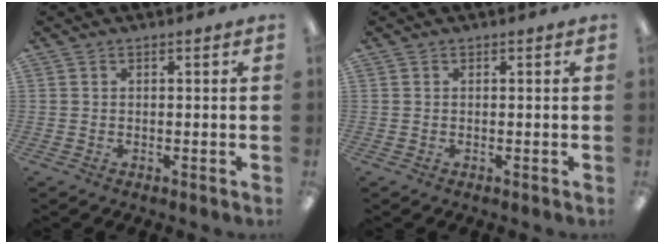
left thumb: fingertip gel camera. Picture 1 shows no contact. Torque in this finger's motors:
{"motor_torque": [0.00, 0.01, 0.03, -0.03, 0.00]}